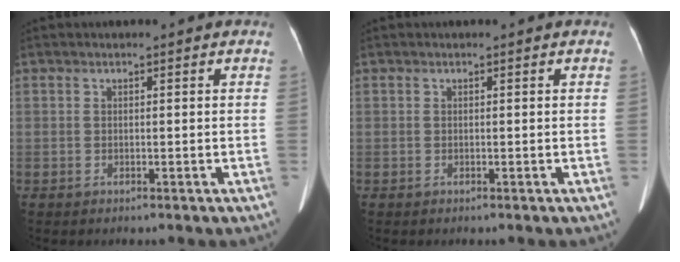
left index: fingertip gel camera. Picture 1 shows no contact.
{"total": 0.0}